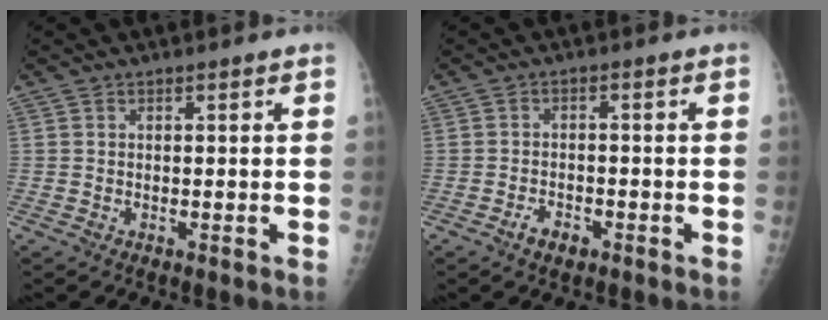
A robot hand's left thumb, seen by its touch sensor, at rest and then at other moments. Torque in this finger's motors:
{"motor_torque": [-0.31, 0.29, 0.10, 0.17, 0.00]}